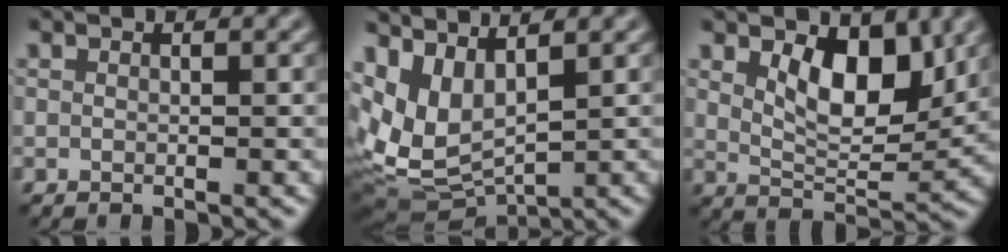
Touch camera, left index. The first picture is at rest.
{"total": 7.6, "force": [2.3, 4.3, 5.9], "torque": [-0.142, -0.009, 0.060]}
{"total": 6.1, "force": [2.1, 3.2, 4.7], "torque": [-0.086, -0.010, 0.039]}